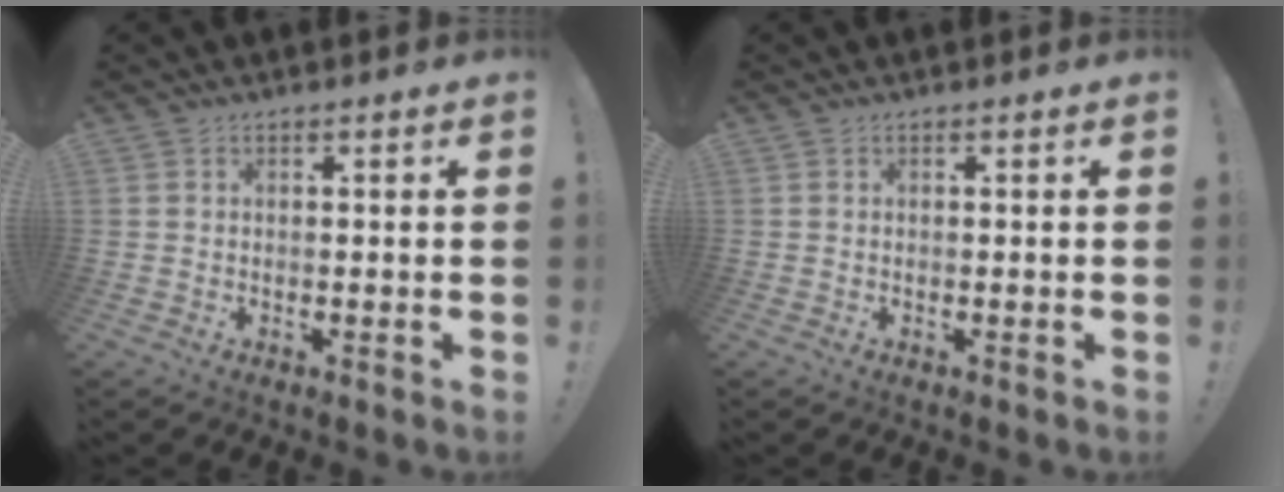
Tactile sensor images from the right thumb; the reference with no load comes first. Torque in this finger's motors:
{"motor_torque": [-0.17, -0.03, -0.14, 0.06, 0.03]}